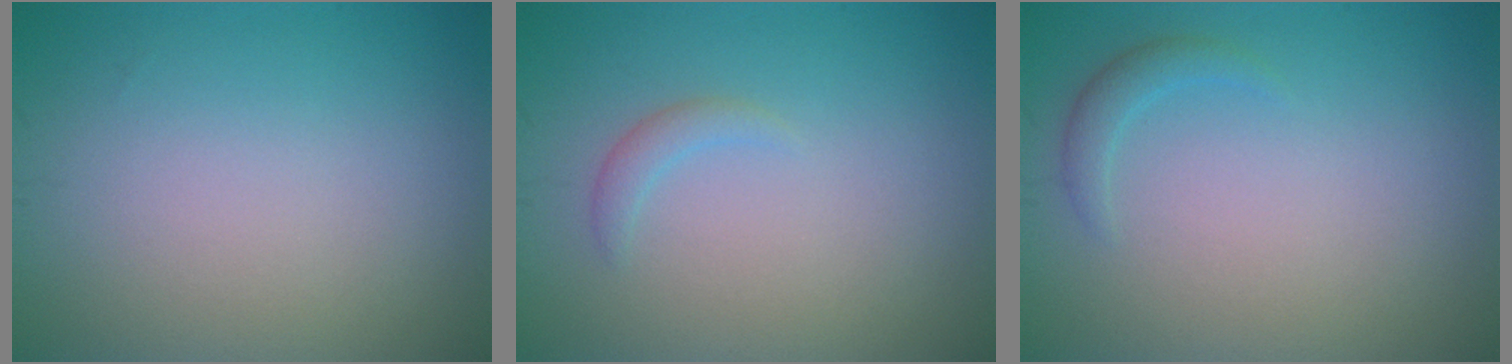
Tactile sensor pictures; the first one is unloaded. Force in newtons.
{"total": 1.1, "press": 1.1, "slide": 0.1}
{"total": 1.3, "press": 1.3, "slide": 0.2}